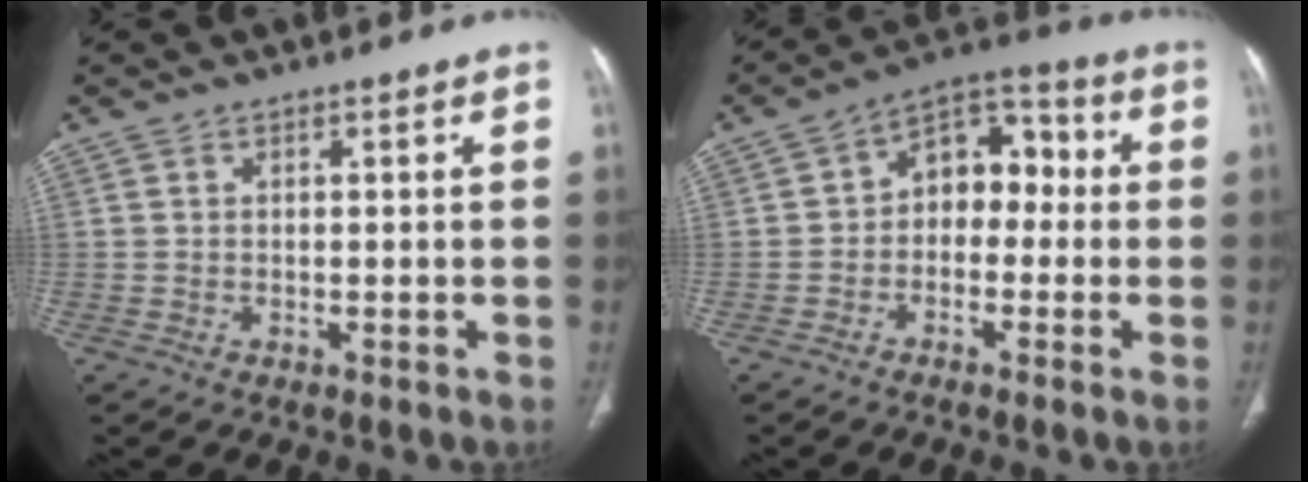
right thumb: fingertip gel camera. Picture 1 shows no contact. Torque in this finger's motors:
{"motor_torque": [-0.20, 0.85, -0.01, 0.17, 0.08]}